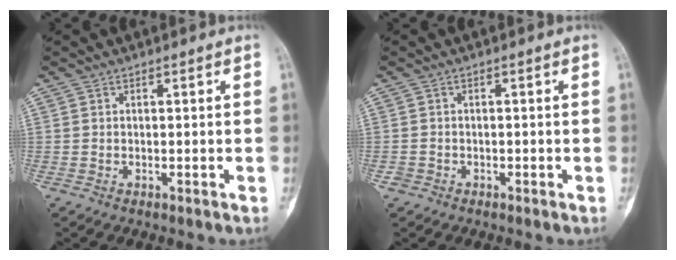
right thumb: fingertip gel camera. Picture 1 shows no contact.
{"total": 1.2, "force": [-0.7, 0.9, 0.0], "torque": [-0.001, 0.004, -0.017]}